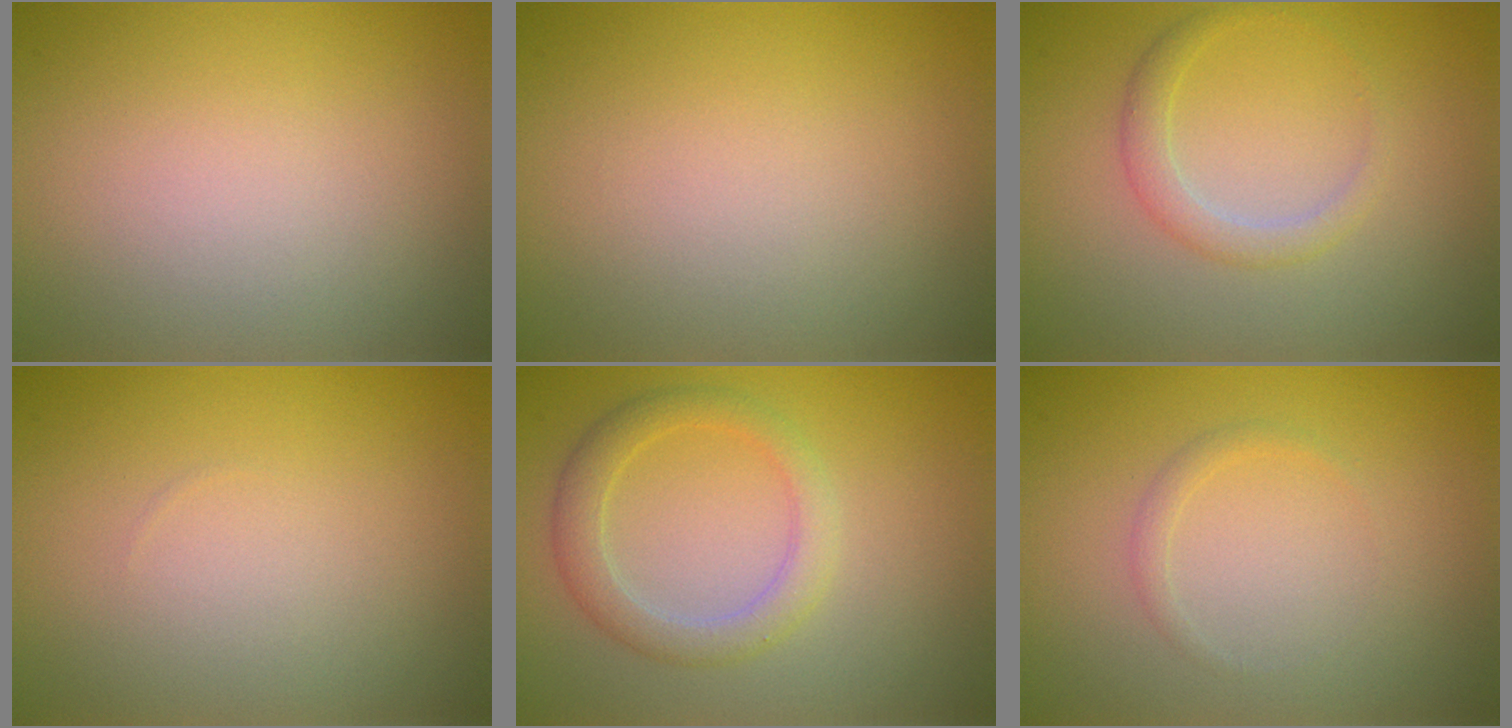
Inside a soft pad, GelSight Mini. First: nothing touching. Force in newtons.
{"total": 0.0}
{"total": 1.8, "press": 1.8, "slide": 0.1}
{"total": 0.0}
{"total": 2.9, "press": 2.9, "slide": 0.2}
{"total": 0.8, "press": 0.8, "slide": 0.1}